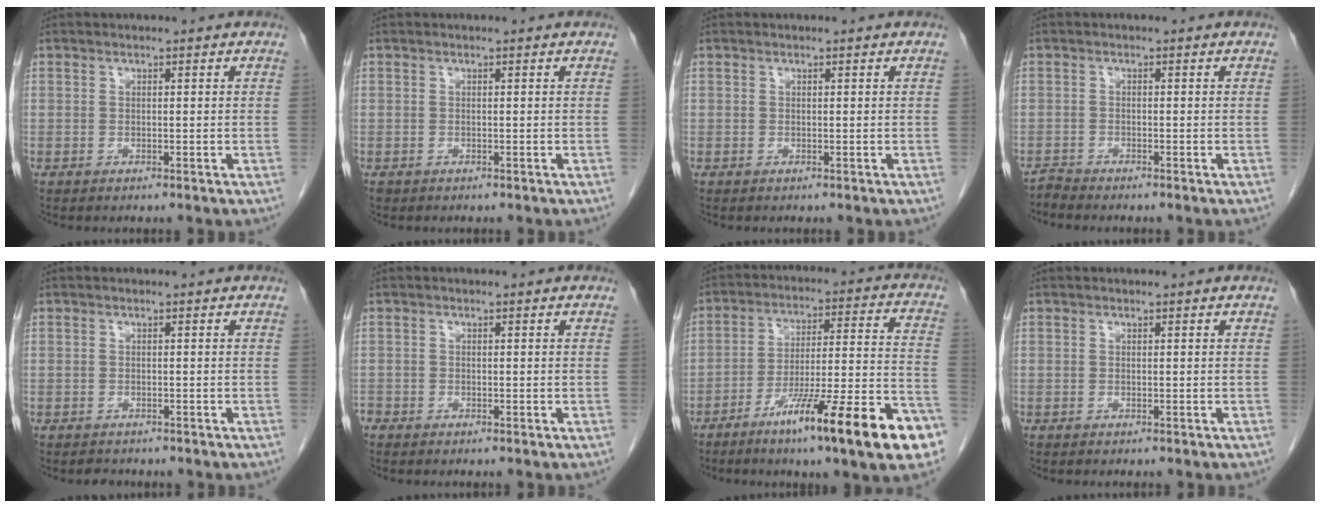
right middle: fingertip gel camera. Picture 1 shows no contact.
{"total": 0.5, "force": [-0.4, 0.3, 0.1], "torque": [-0.011, 0.001, -0.007]}
{"total": 0.0}
{"total": 1.5, "force": [-1.4, -0.3, -0.4], "torque": [0.009, -0.008, -0.029]}
{"total": 1.3, "force": [-1.2, 0.5, 0.1], "torque": [-0.009, -0.002, -0.018]}
{"total": 1.0, "force": [-0.9, 0.5, 0.2], "torque": [-0.004, 0.000, -0.018]}
{"total": 20.7, "force": [-11.9, 1.0, 16.9], "torque": [-0.205, -0.012, -0.188]}
{"total": 0.0}